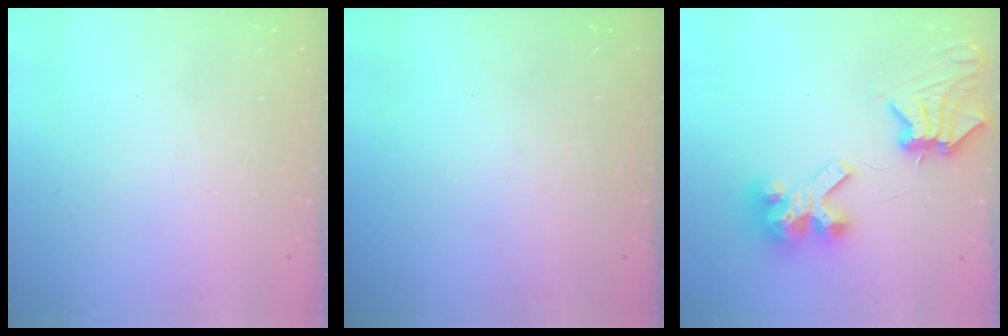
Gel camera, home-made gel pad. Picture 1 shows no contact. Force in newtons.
{"total": 0.0}
{"total": 10.0, "press": 10.0, "slide": 1.0}